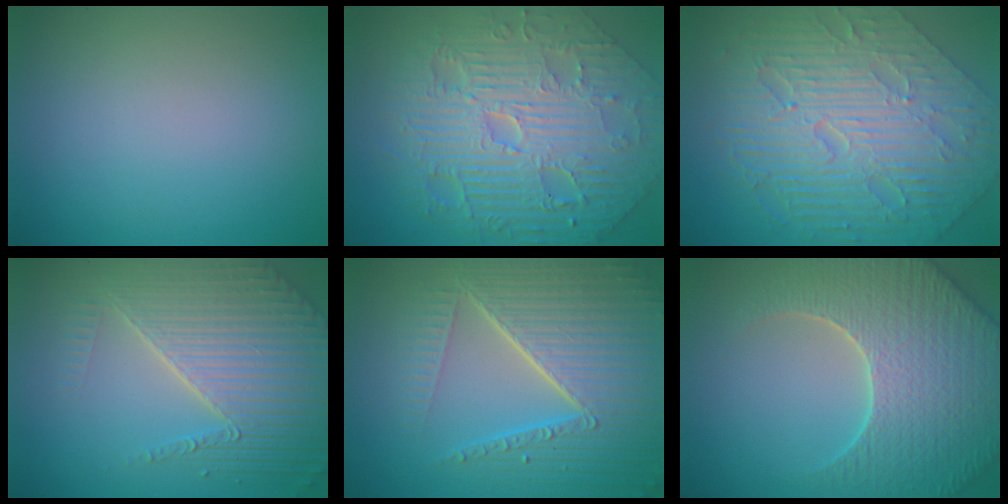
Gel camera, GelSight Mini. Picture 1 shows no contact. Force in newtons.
{"total": 11.8, "press": 7.7, "slide": 9.0}
{"total": 10.8, "press": 7.2, "slide": 8.1}
{"total": 7.0, "press": 5.4, "slide": 4.4}
{"total": 9.0, "press": 6.0, "slide": 6.8}
{"total": 7.8, "press": 7.5, "slide": 2.1}